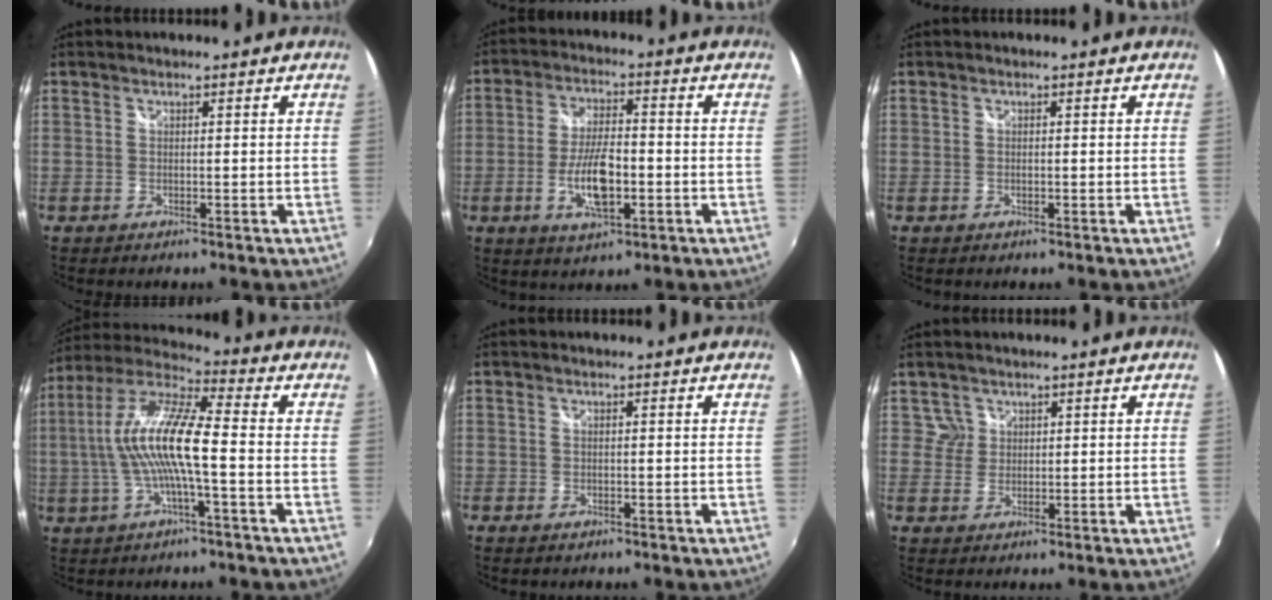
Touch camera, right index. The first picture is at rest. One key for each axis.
{"total": 9.7, "fx": -2.7, "fy": 3.8, "fz": 8.6, "tx": -0.168, "ty": -0.003, "tz": -0.048}
{"total": 0.0}
{"total": 14.1, "fx": -1.5, "fy": 2.2, "fz": 13.9, "tx": -0.263, "ty": 0.008, "tz": -0.032}
{"total": 1.2, "fx": -0.8, "fy": 0.7, "fz": 0.6, "tx": -0.012, "ty": -0.004, "tz": -0.016}
{"total": 2.1, "fx": 1.1, "fy": 1.8, "fz": -0.3, "tx": 0.020, "ty": 0.013, "tz": 0.019}